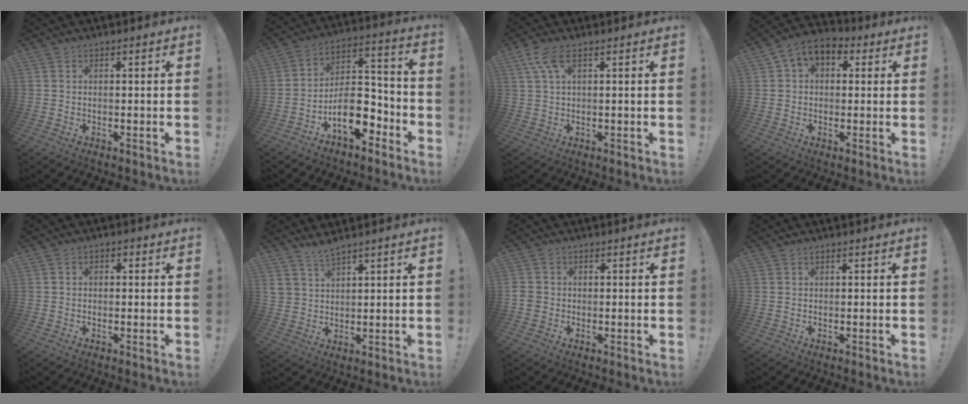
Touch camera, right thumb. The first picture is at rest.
{"total": 13.8, "force": [-6.8, 8.2, 8.8], "torque": [-0.124, 0.040, -0.112]}
{"total": 5.7, "force": [2.5, 2.0, 4.7], "torque": [-0.087, -0.004, 0.046]}
{"total": 6.2, "force": [2.3, 4.5, 3.6], "torque": [-0.063, -0.002, 0.045]}
{"total": 1.7, "force": [-1.0, 1.2, 0.7], "torque": [-0.011, 0.008, -0.018]}
{"total": 4.3, "force": [3.8, 1.2, 1.5], "torque": [-0.032, -0.024, 0.074]}
{"total": 2.7, "force": [-0.8, 2.4, 1.0], "torque": [-0.011, 0.006, -0.013]}
{"total": 0.0}